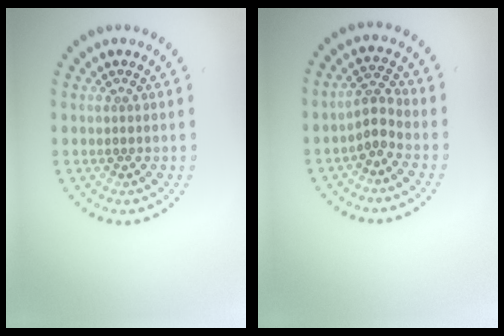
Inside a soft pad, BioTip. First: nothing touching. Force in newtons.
{"total": 2.1, "press": 1.6, "slide": 1.3}